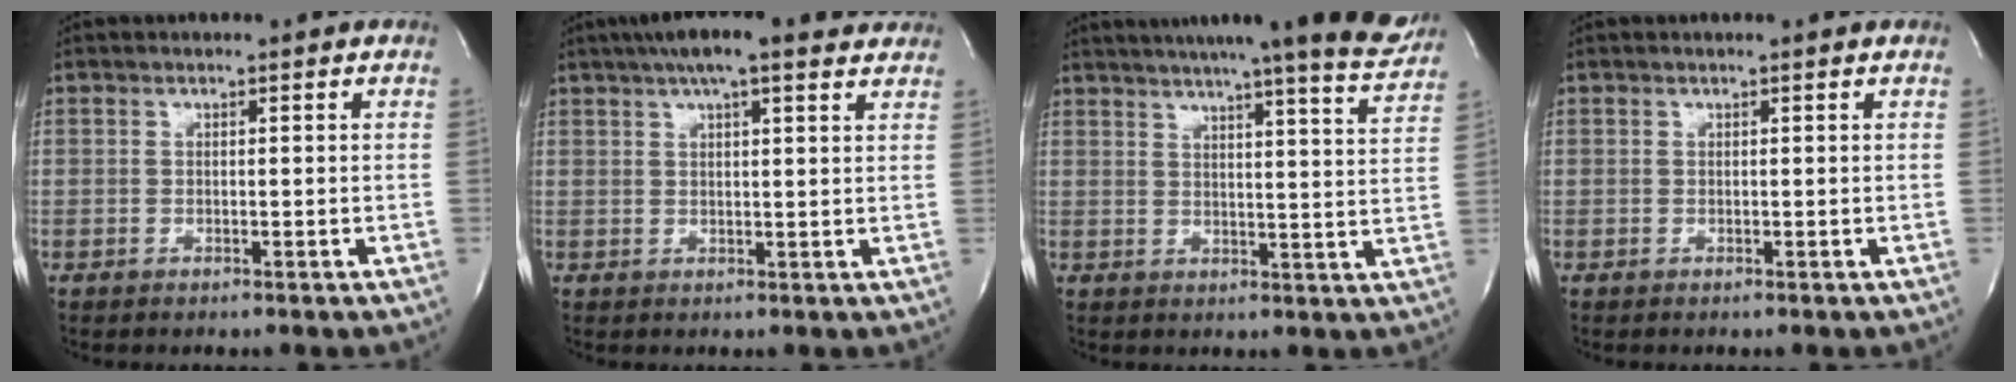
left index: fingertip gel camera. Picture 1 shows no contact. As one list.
[{"total": 12.2, "force": [9.5, 2.5, 7.3], "torque": [-0.117, 0.041, 0.131]}, {"total": 20.6, "force": [18.3, 0.4, 9.5], "torque": [-0.135, -0.037, 0.220]}, {"total": 0.6, "force": [0.6, -0.1, 0.2], "torque": [-0.007, 0.000, 0.009]}]